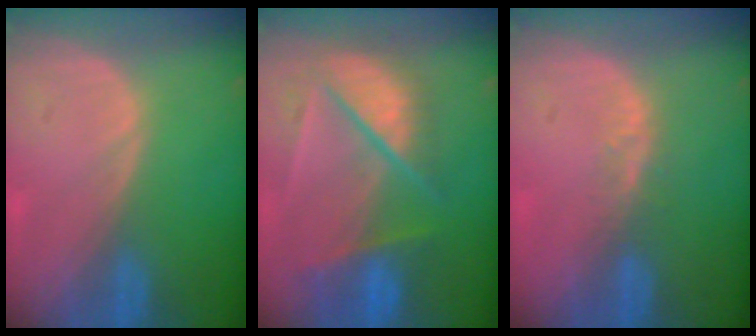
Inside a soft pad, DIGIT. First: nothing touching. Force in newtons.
{"total": 9.4, "press": 8.2, "slide": 4.5}
{"total": 2.4, "press": 1.8, "slide": 1.5}